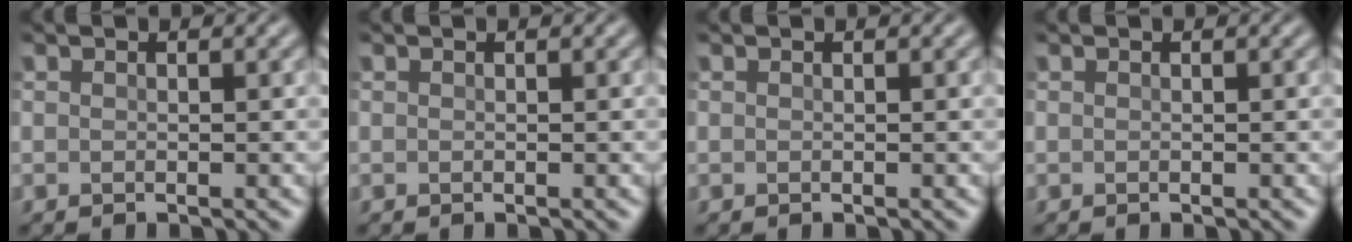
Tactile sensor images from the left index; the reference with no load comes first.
{"total": 0.0}
{"total": 0.0}
{"total": 0.0}